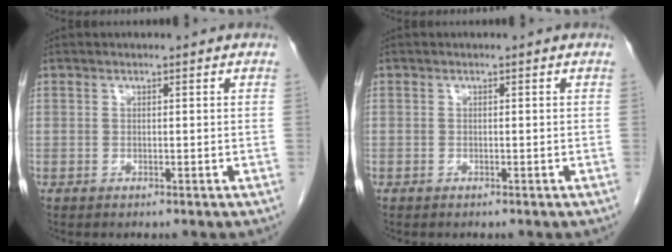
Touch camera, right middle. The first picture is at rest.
{"total": 0.0}